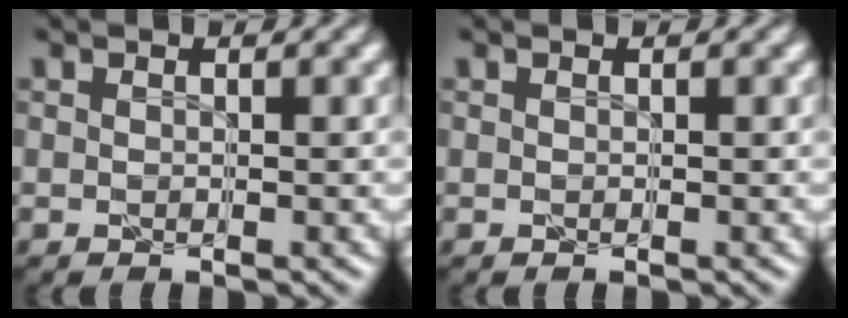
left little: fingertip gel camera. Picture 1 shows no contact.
{"total": 0.0}